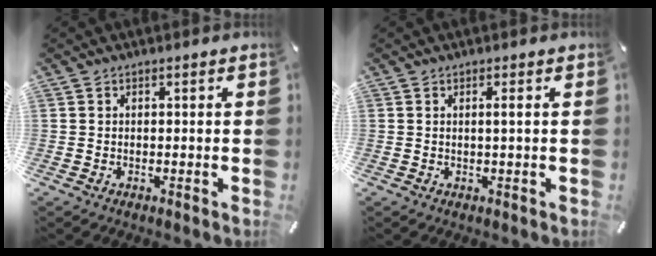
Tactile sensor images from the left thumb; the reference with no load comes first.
{"total": 1.5, "force": [0.4, -0.1, 1.5], "torque": [-0.029, -0.001, 0.004]}